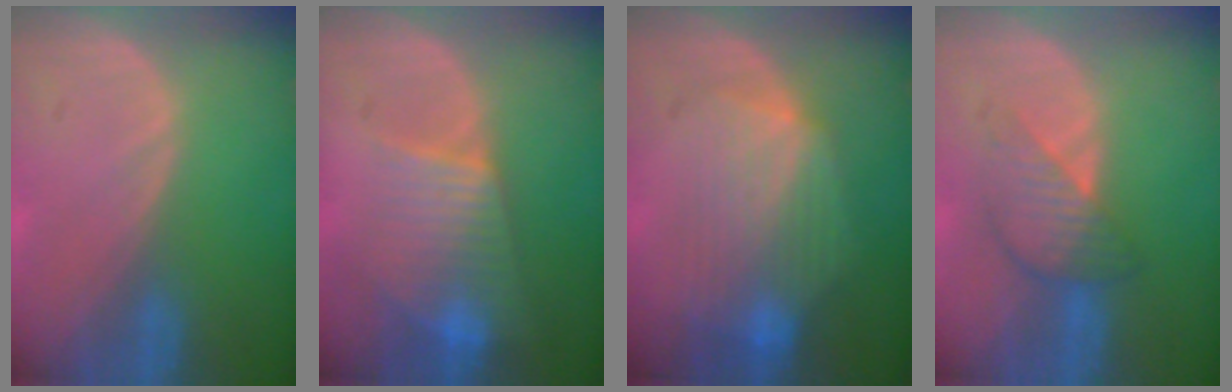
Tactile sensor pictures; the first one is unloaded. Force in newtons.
{"total": 7.5, "press": 7.0, "slide": 2.5}
{"total": 8.9, "press": 8.2, "slide": 3.4}
{"total": 4.8, "press": 4.8, "slide": 0.3}